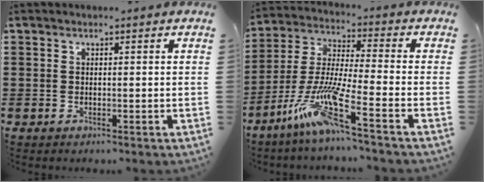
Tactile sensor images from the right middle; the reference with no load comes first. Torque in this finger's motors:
{"motor_torque": [1.61, -0.53, 1.05, 0.21]}